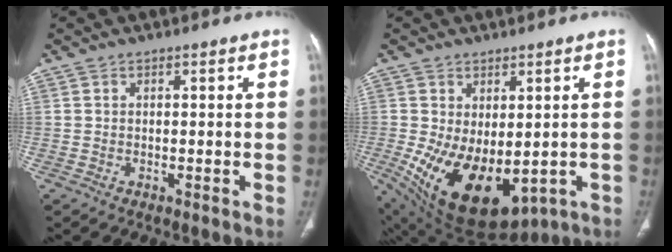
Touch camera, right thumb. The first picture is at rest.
{"total": 17.3, "force": [-3.7, 10.0, 13.7], "torque": [-0.226, -0.016, -0.021]}